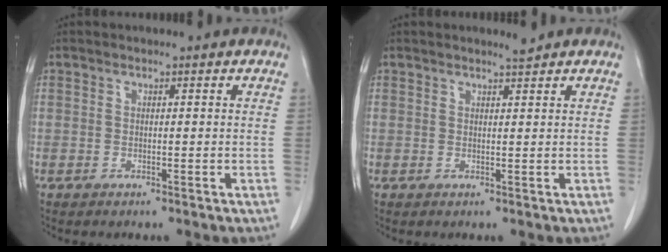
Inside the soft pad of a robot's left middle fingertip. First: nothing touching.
{"total": 0.9, "force": [0.8, -0.2, 0.1], "torque": [-0.012, -0.008, 0.016]}